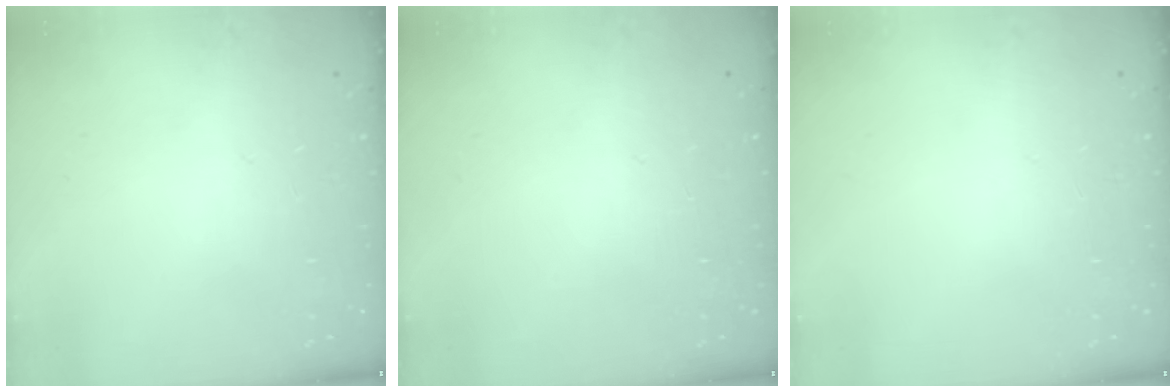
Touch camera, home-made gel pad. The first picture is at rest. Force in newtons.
{"total": 0.0}
{"total": 0.0}